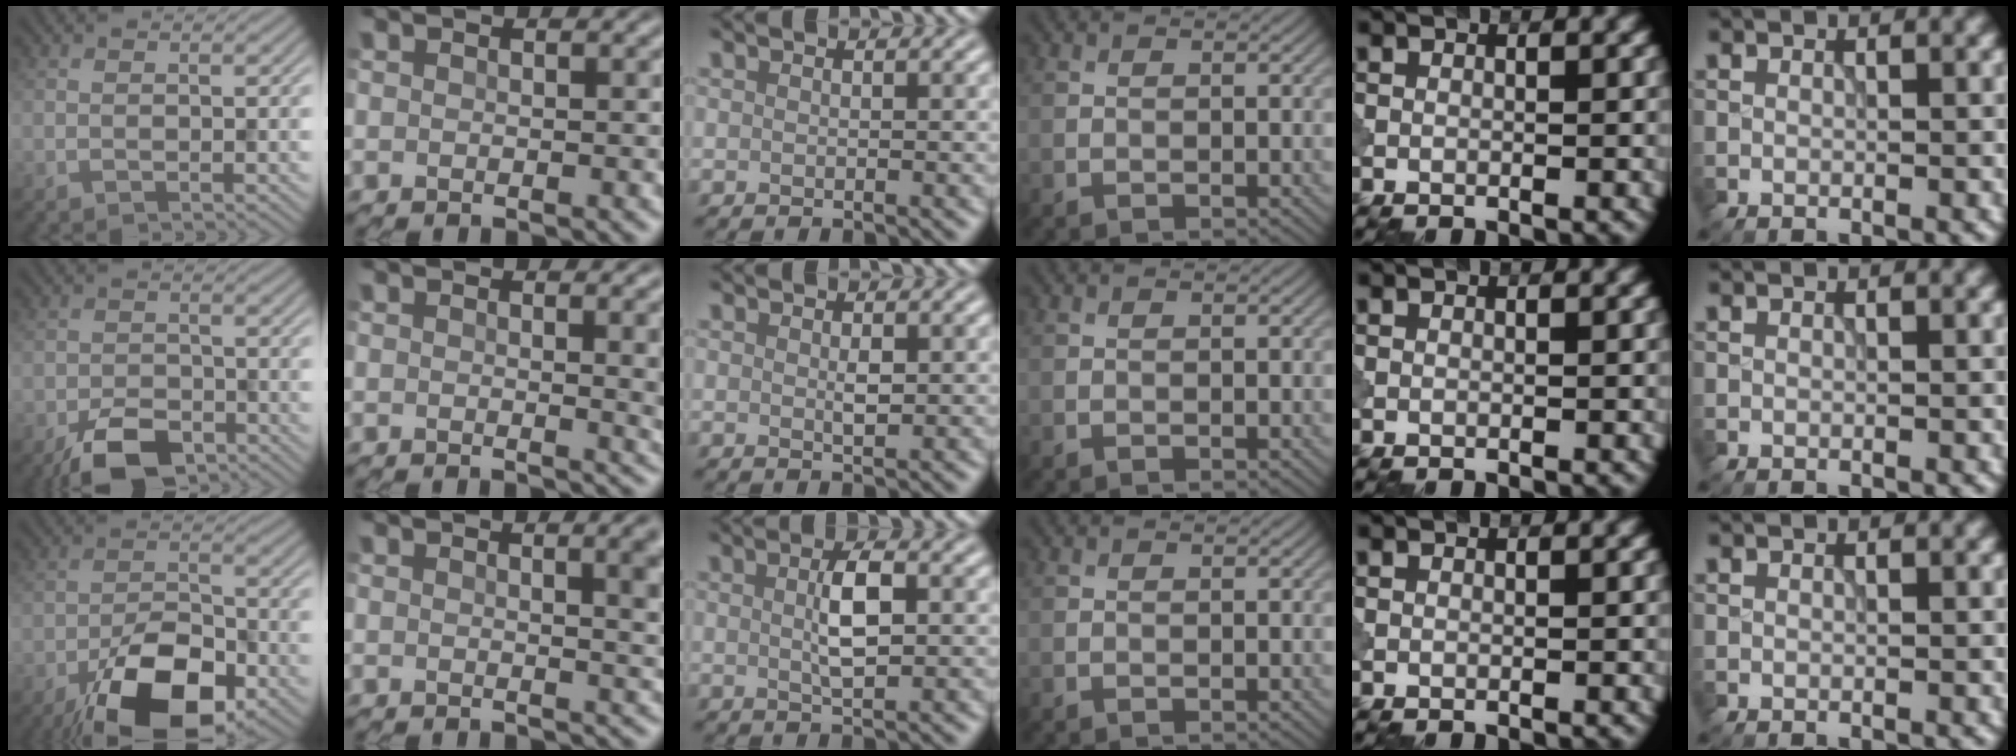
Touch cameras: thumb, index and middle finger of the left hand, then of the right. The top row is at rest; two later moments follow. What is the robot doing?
{"motion": "shake", "object": "bell"}